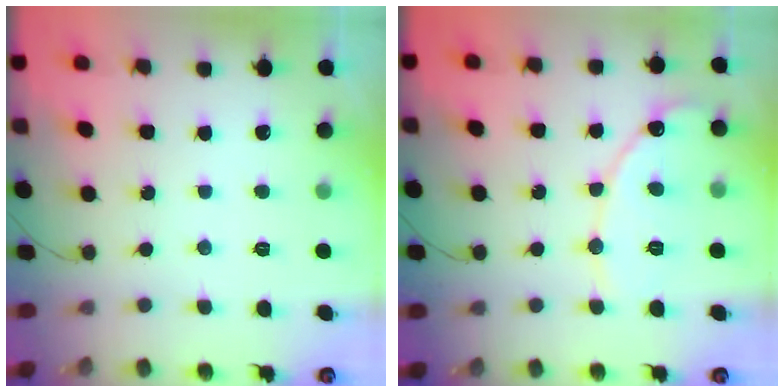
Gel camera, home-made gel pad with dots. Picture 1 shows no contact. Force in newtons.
{"total": 10.7, "press": 10.7, "slide": 0.8}